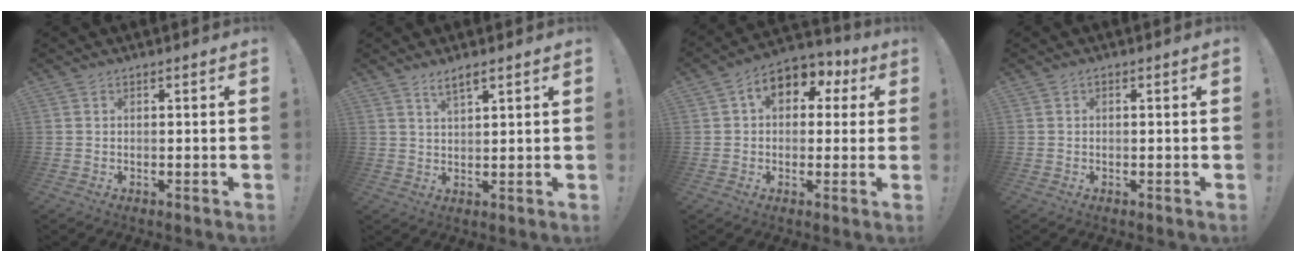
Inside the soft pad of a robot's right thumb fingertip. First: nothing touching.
{"total": 3.5, "force": [2.7, 0.4, 2.3], "torque": [-0.034, -0.018, 0.044]}
{"total": 9.6, "force": [3.1, 6.9, 5.9], "torque": [-0.082, -0.002, 0.060]}
{"total": 0.7, "force": [-0.5, -0.2, 0.4], "torque": [-0.008, -0.001, -0.010]}